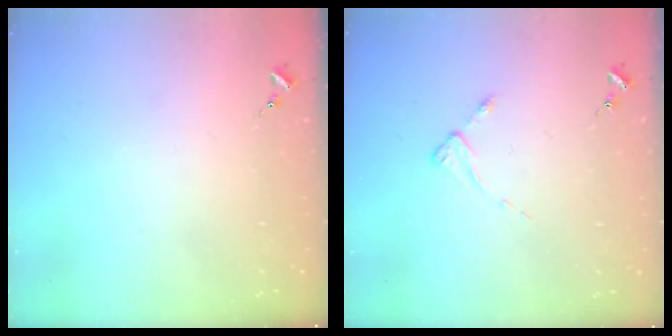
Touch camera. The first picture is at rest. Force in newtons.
{"total": 2.4, "press": 2.4, "slide": 0.3}